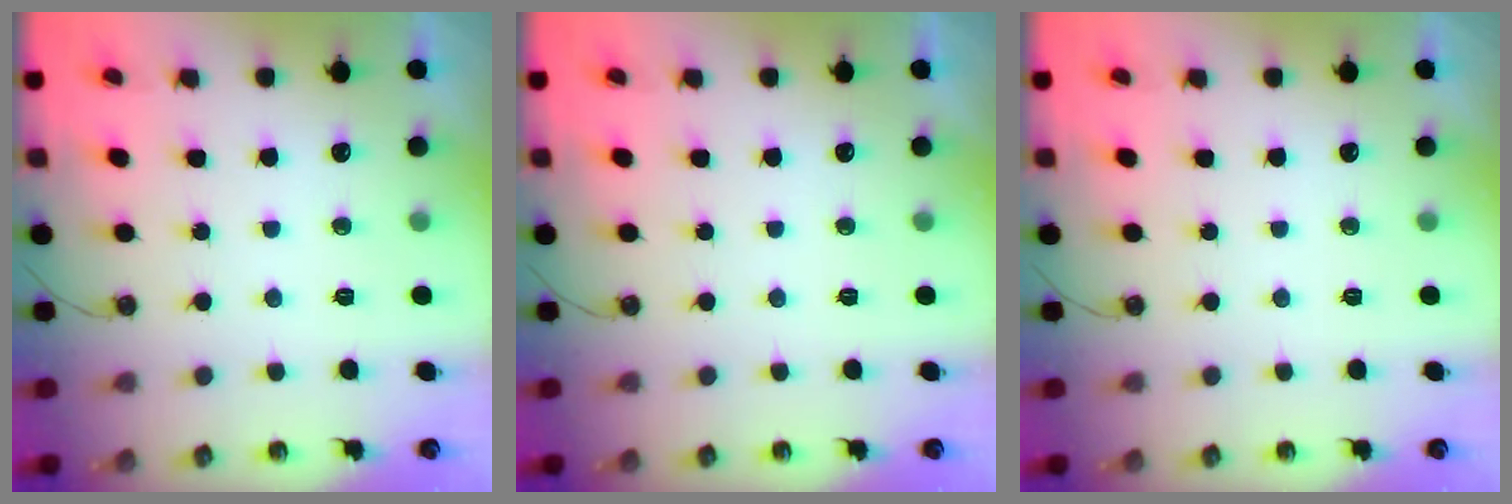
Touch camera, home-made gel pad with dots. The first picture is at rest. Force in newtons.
{"total": 0.0}
{"total": 0.0}